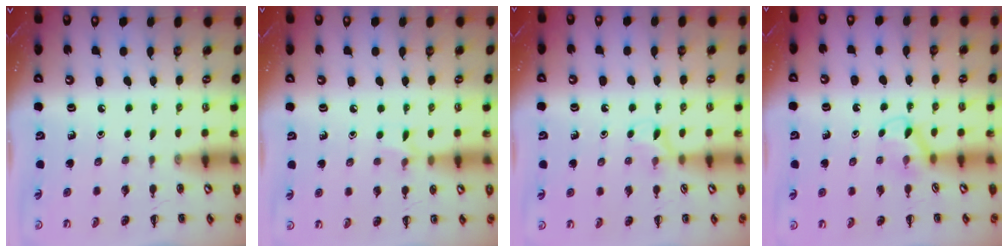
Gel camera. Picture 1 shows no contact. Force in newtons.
{"total": 5.9, "press": 5.5, "slide": 2.0}
{"total": 4.1, "press": 3.8, "slide": 1.4}
{"total": 2.9, "press": 2.7, "slide": 1.1}